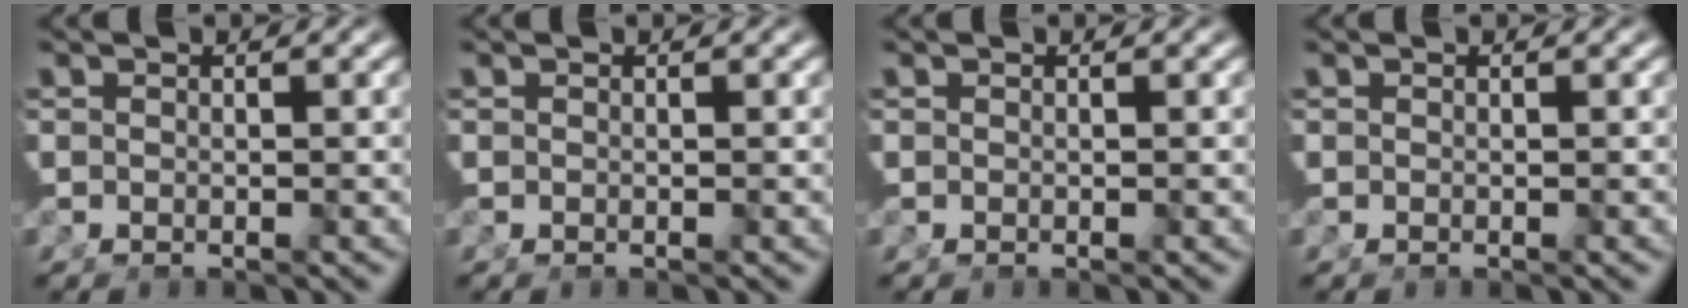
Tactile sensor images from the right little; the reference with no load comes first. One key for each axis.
{"total": 0.0}
{"total": 0.0}
{"total": 0.0}